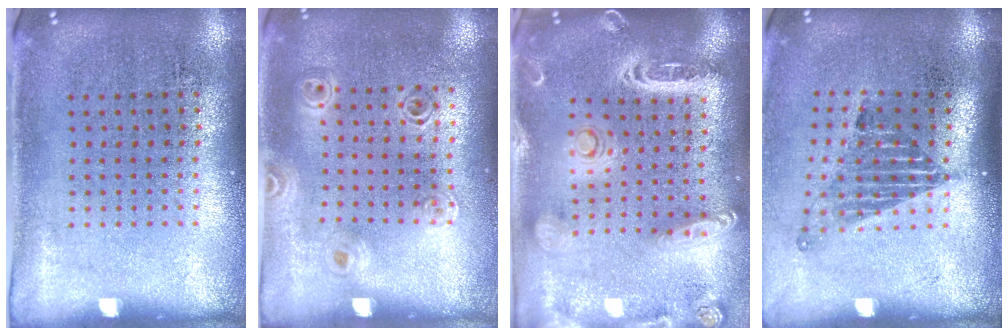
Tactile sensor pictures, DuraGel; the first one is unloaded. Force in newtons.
{"total": 1.0, "press": 1.0, "slide": 0.0}
{"total": 2.7, "press": 2.3, "slide": 1.3}
{"total": 1.6, "press": 1.1, "slide": 1.2}